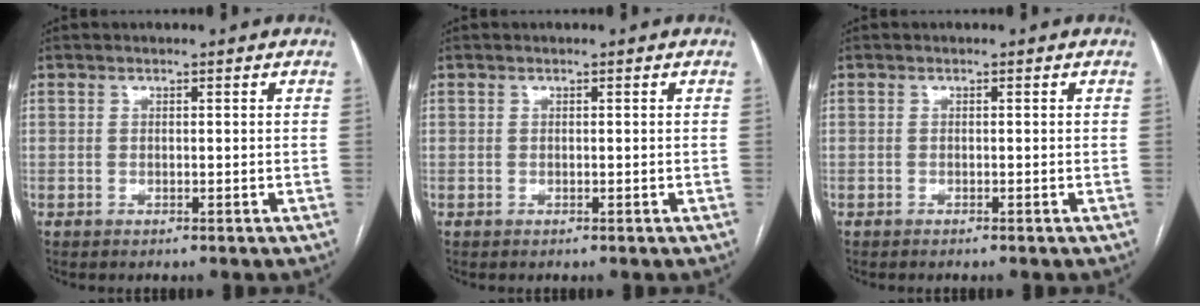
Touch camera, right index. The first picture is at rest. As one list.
[{"total": 0.0}, {"total": 0.0}]